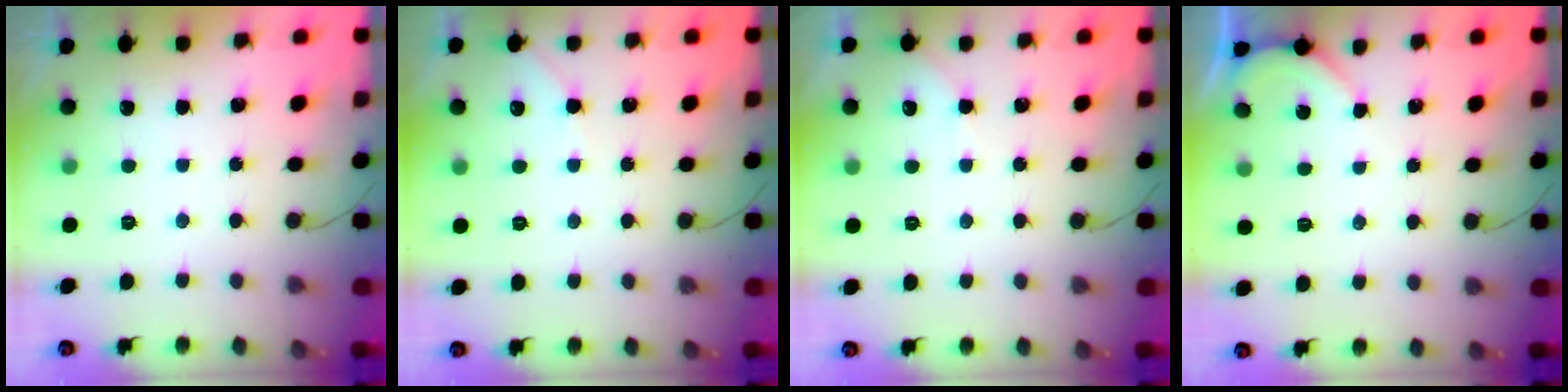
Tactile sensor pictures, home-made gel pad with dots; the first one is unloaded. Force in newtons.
{"total": 3.0, "press": 2.9, "slide": 0.5}
{"total": 1.7, "press": 1.6, "slide": 0.3}
{"total": 1.6, "press": 1.6, "slide": 0.3}